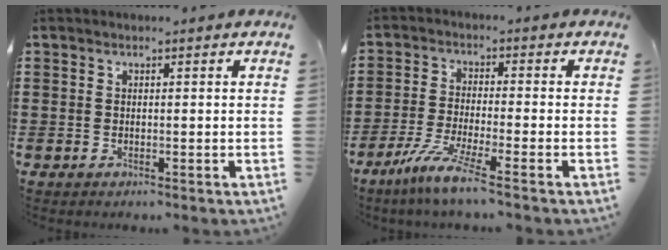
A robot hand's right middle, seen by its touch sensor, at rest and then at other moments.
{"total": 6.3, "force": [-4.4, 0.0, 4.5], "torque": [-0.099, -0.018, -0.084]}